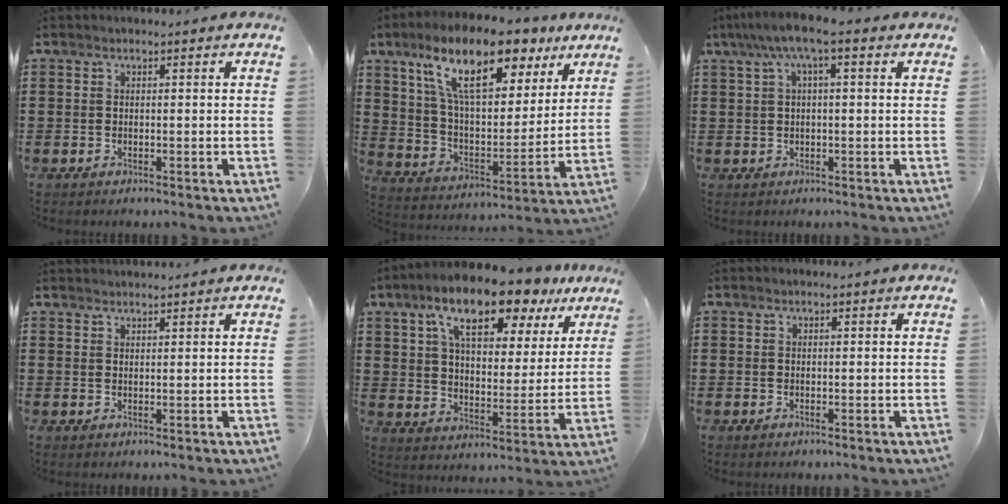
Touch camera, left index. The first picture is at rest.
{"total": 15.2, "force": [9.5, 5.8, 10.3], "torque": [-0.206, -0.023, 0.163]}
{"total": 4.8, "force": [1.1, 0.8, 4.6], "torque": [-0.094, 0.004, 0.014]}
{"total": 1.3, "force": [1.3, -0.1, 0.1], "torque": [-0.004, -0.001, 0.026]}
{"total": 12.6, "force": [9.4, 4.1, 7.4], "torque": [-0.138, -0.036, 0.159]}
{"total": 0.0}